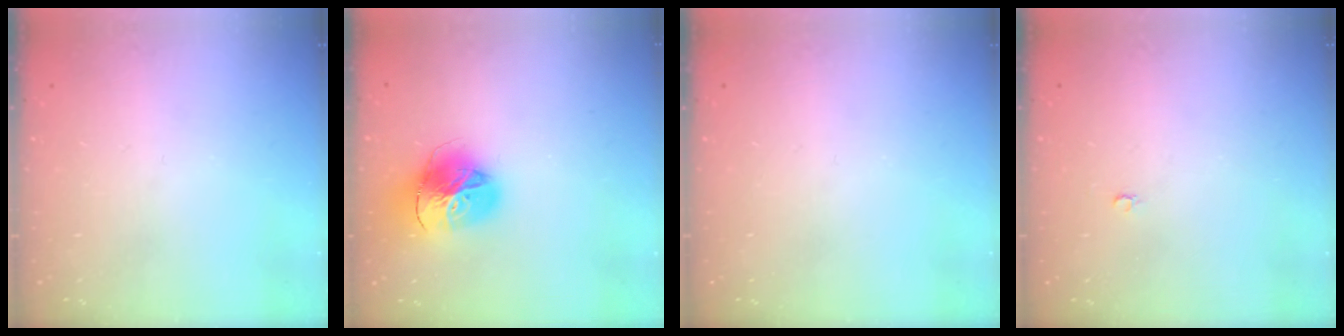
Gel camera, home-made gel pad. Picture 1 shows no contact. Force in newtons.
{"total": 17.1, "press": 17.0, "slide": 1.9}
{"total": 0.0}
{"total": 2.0, "press": 2.0, "slide": 0.4}